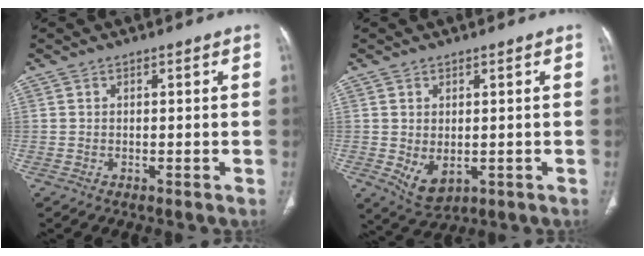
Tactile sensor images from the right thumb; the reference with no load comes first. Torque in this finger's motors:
{"motor_torque": [-0.32, 0.44, -0.16, 0.03, 0.15]}